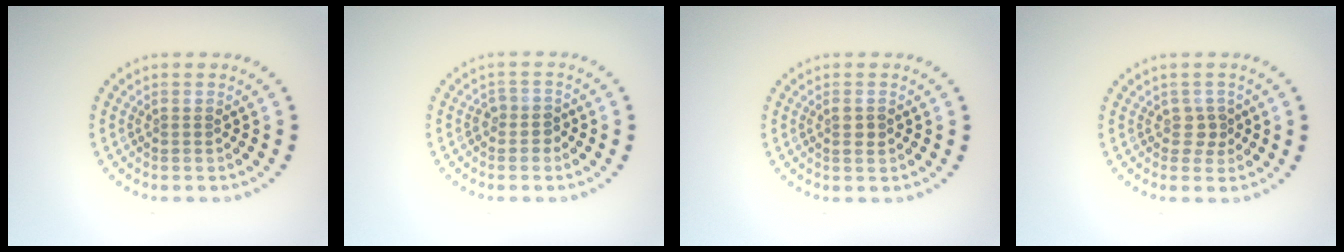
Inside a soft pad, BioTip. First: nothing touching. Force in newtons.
{"total": 1.5, "press": 1.2, "slide": 0.9}
{"total": 1.2, "press": 1.1, "slide": 0.3}
{"total": 1.4, "press": 1.1, "slide": 0.9}